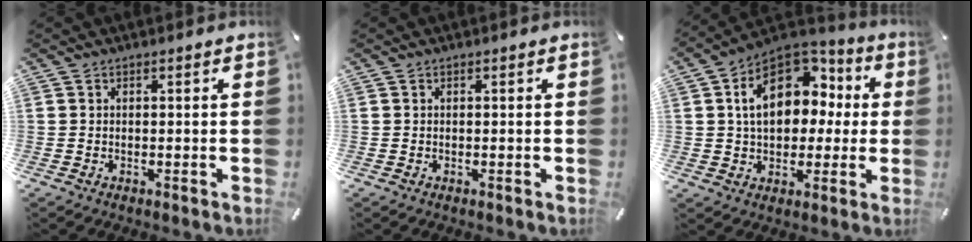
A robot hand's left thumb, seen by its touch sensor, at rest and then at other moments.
{"total": 0.0}
{"total": 16.5, "force": [3.5, 12.2, 10.6], "torque": [-0.174, -0.011, 0.065]}